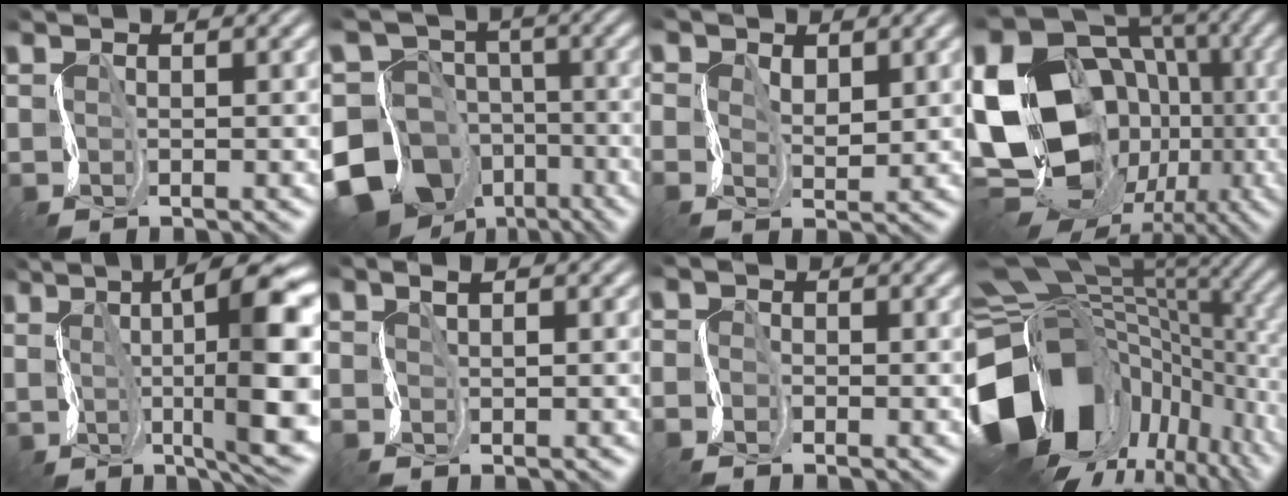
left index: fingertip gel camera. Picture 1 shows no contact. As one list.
[{"total": 16.1, "force": [-9.1, 11.8, 6.0], "torque": [-0.127, -0.033, -0.160]}, {"total": 1.2, "force": [-0.1, 0.8, 0.8], "torque": [-0.024, -0.005, 0.000]}, {"total": 20.9, "force": [-2.1, 17.3, 11.5], "torque": [-0.231, -0.036, -0.056]}, {"total": 14.2, "force": [1.3, 3.2, 13.8], "torque": [-0.186, 0.007, 0.033]}, {"total": 0.8, "force": [-0.3, -0.3, 0.6], "torque": [-0.017, 0.006, -0.006]}, {"total": 1.9, "force": [-1.9, 0.2, -0.2], "torque": [-0.001, -0.005, -0.039]}, {"total": 17.5, "force": [-5.7, 11.9, 11.5], "torque": [-0.235, -0.032, -0.076]}]